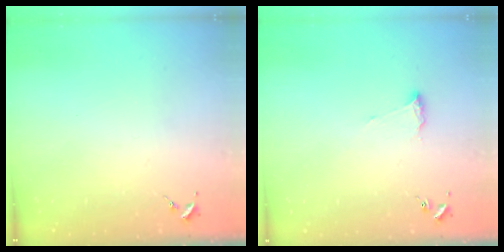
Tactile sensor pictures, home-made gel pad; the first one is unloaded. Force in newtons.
{"total": 7.0, "press": 7.0, "slide": 0.8}